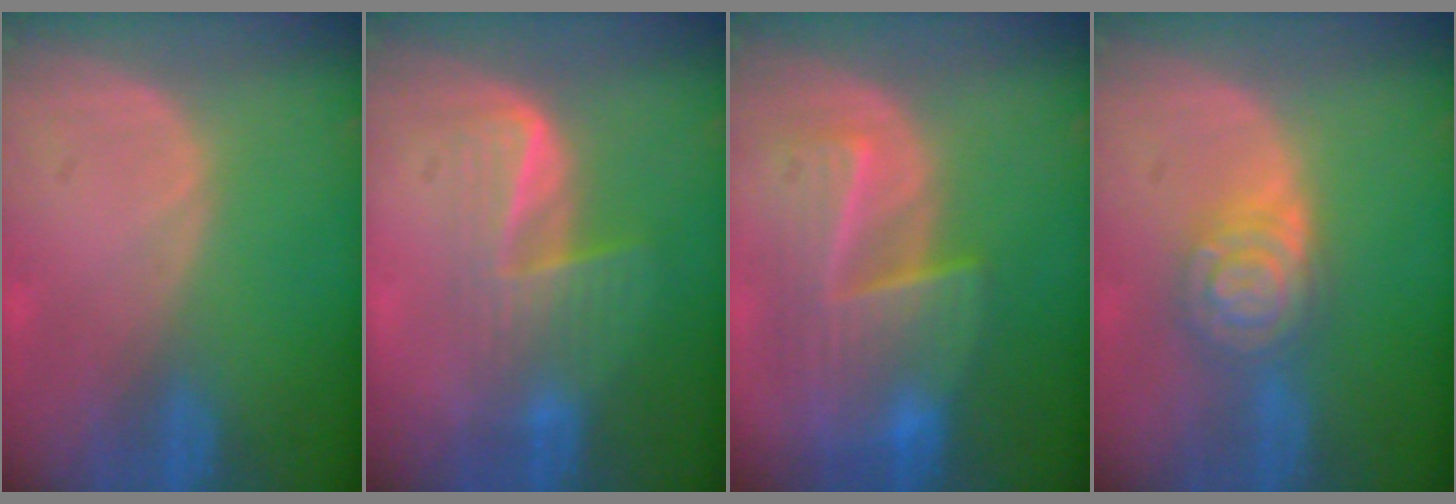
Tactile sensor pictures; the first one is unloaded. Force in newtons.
{"total": 7.1, "press": 5.8, "slide": 4.1}
{"total": 8.7, "press": 8.1, "slide": 3.1}
{"total": 6.7, "press": 6.7, "slide": 0.4}